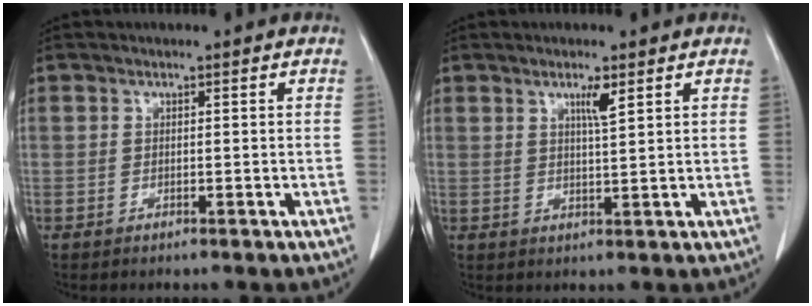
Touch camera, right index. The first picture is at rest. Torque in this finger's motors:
{"motor_torque": [0.03, 0.06, 0.10, 0.01]}